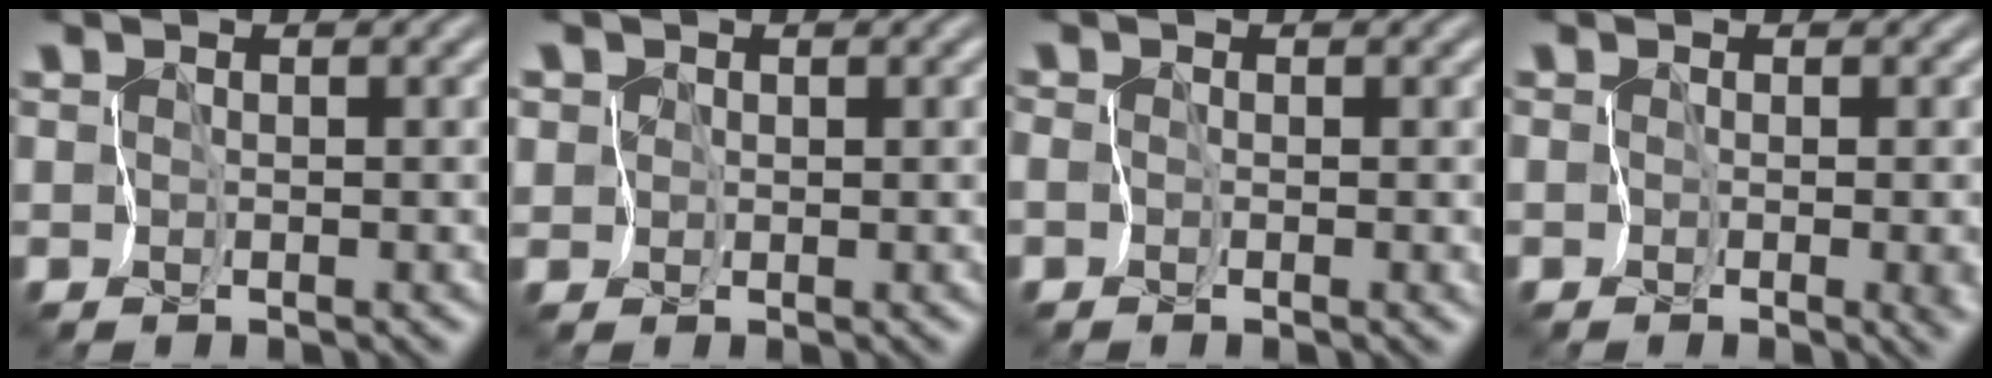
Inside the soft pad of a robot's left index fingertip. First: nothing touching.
{"total": 4.7, "force": [2.3, 3.6, 2.1], "torque": [-0.046, 0.026, 0.013]}
{"total": 0.9, "force": [-0.1, 0.5, 0.7], "torque": [-0.004, -0.002, -0.006]}
{"total": 3.4, "force": [-1.0, 1.7, 2.8], "torque": [-0.018, -0.013, -0.006]}